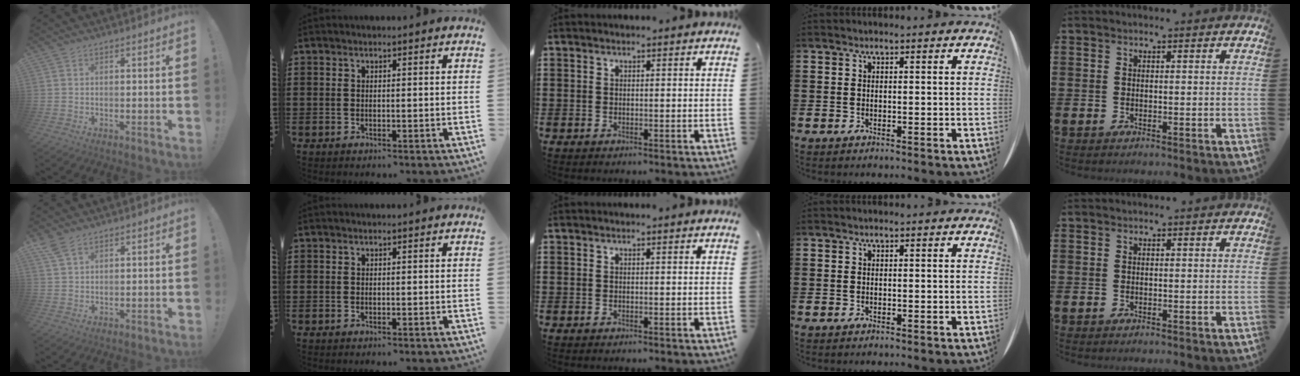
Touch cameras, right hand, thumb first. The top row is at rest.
{"thumb": {"total": 4.1, "force": [2.9, 1.8, 2.3], "torque": [-0.046, -0.011, 0.056]}}